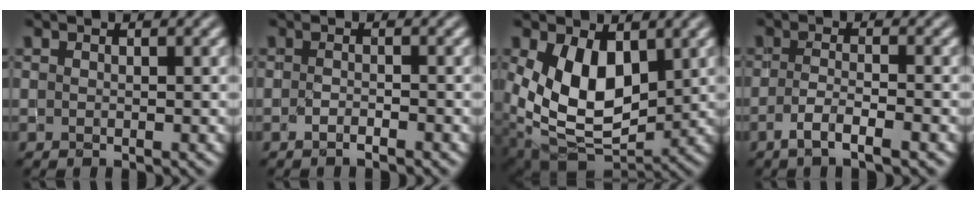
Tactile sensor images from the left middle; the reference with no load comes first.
{"total": 1.0, "force": [-0.9, 0.1, 0.5], "torque": [-0.013, -0.003, -0.017]}
{"total": 9.2, "force": [1.5, 5.8, 6.9], "torque": [-0.146, -0.020, 0.034]}
{"total": 3.0, "force": [-1.8, 0.6, 2.3], "torque": [-0.047, -0.001, -0.040]}